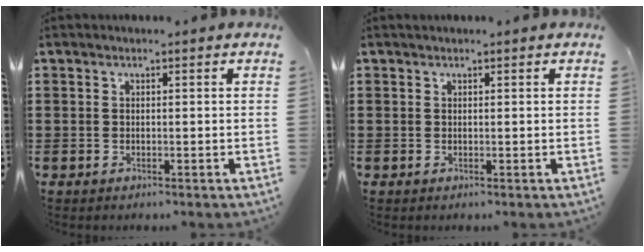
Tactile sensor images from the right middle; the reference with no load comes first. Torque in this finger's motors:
{"motor_torque": [0.00, 0.00, 0.00, 0.00]}